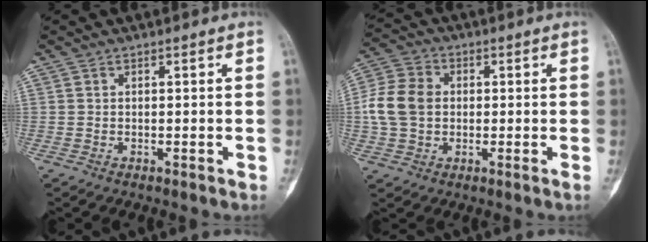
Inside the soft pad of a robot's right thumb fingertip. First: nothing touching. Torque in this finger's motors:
{"motor_torque": [0.67, 1.21, 0.45, -0.32, 0.06]}